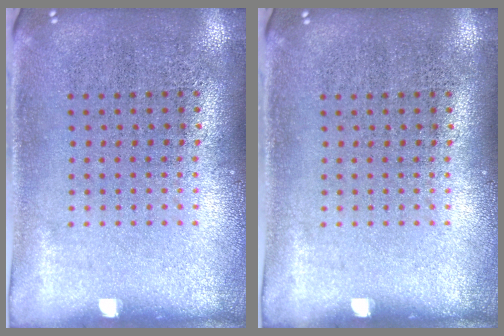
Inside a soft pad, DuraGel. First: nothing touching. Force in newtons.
{"total": 0.0}